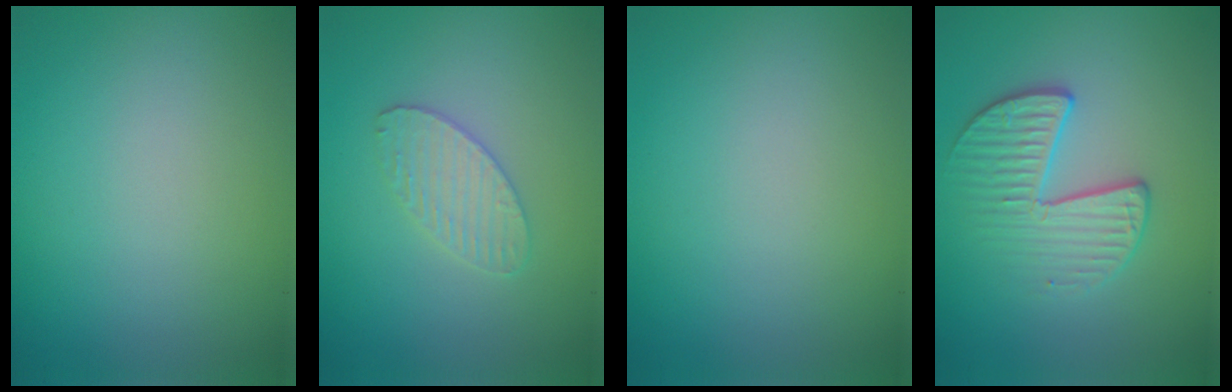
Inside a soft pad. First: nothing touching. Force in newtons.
{"total": 2.3, "press": 2.3, "slide": 0.2}
{"total": 0.0}
{"total": 3.3, "press": 2.9, "slide": 1.6}